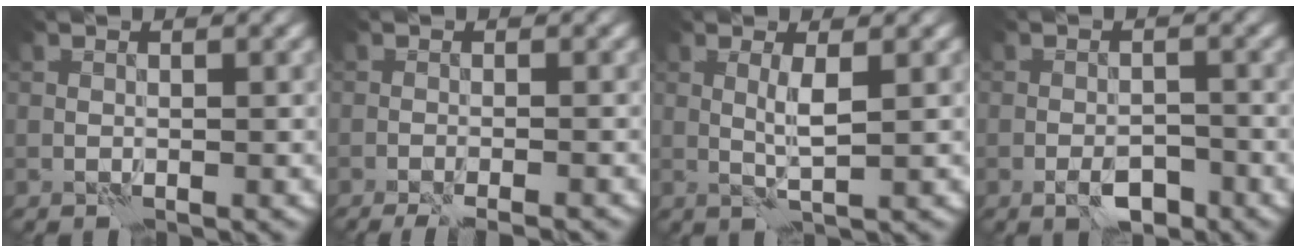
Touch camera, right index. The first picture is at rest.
{"total": 4.4, "force": [-3.7, 0.8, 2.3], "torque": [-0.034, -0.001, -0.051]}
{"total": 1.9, "force": [0.6, 0.0, 1.8], "torque": [-0.041, 0.000, 0.009]}
{"total": 3.1, "force": [-1.9, 1.3, 2.1], "torque": [-0.030, 0.003, -0.033]}